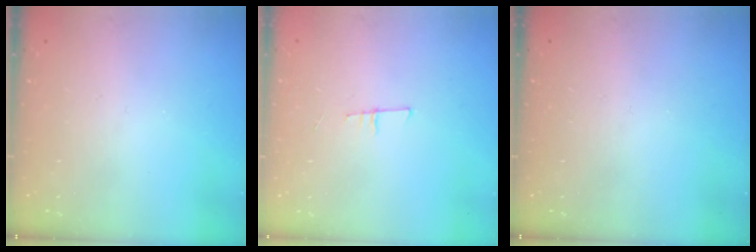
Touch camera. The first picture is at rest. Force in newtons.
{"total": 6.6, "press": 5.9, "slide": 2.9}
{"total": 0.0}